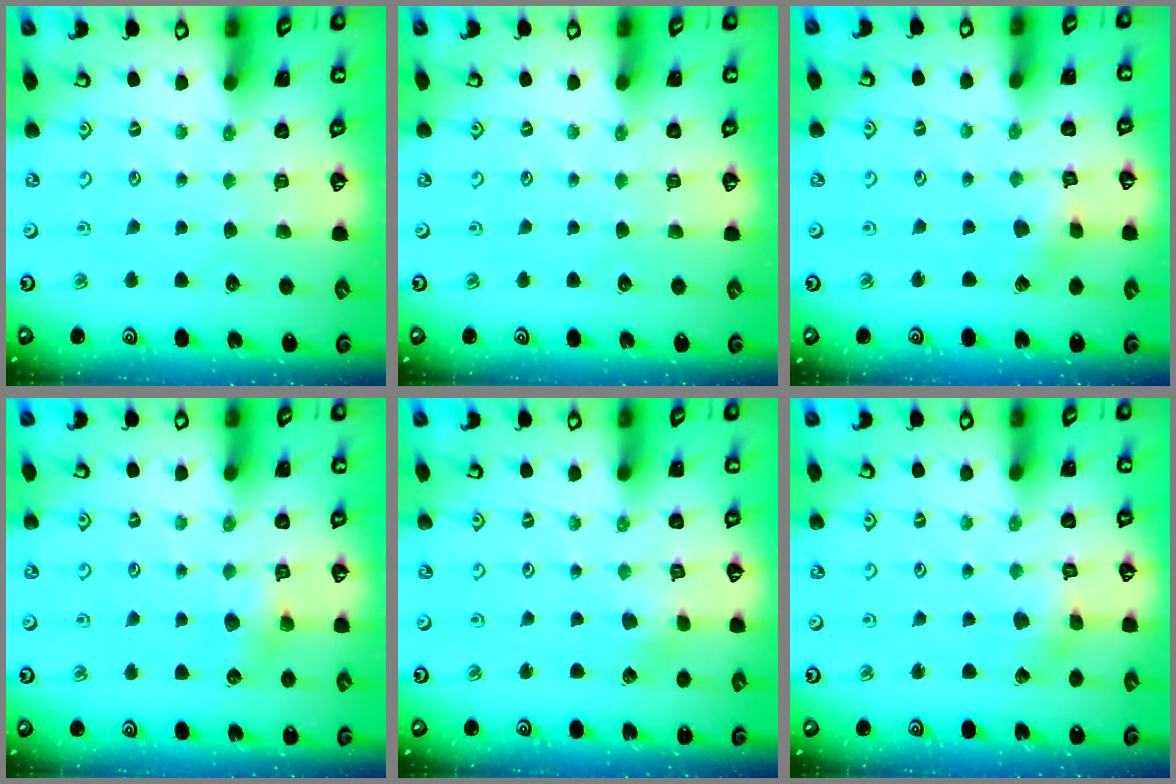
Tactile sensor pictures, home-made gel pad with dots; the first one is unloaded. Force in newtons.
{"total": 0.0}
{"total": 2.7, "press": 2.7, "slide": 0.3}
{"total": 6.2, "press": 6.2, "slide": 0.6}
{"total": 2.9, "press": 2.9, "slide": 0.3}
{"total": 2.6, "press": 2.5, "slide": 0.3}